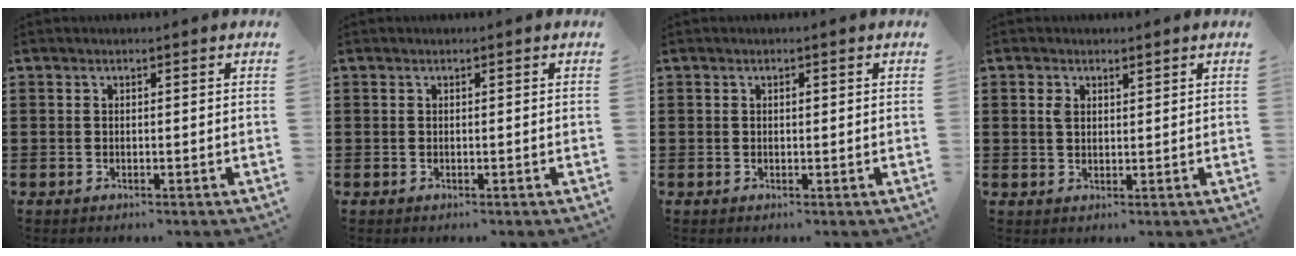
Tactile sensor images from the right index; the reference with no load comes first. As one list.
[{"total": 0.0}, {"total": 0.5, "force": [0.1, 0.3, 0.4], "torque": [-0.008, 0.000, 0.003]}, {"total": 1.5, "force": [0.9, 0.9, 0.9], "torque": [-0.021, 0.003, 0.016]}]